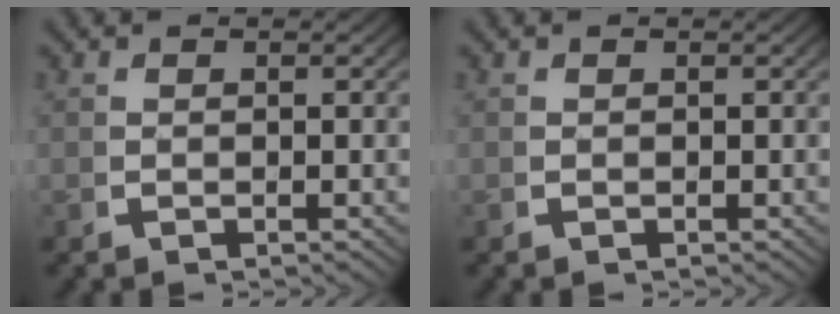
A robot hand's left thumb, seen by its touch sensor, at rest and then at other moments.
{"total": 0.0}